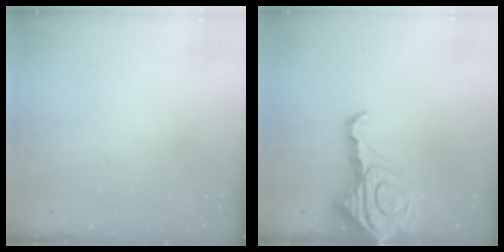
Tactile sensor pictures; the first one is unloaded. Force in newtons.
{"total": 14.1, "press": 14.0, "slide": 1.4}